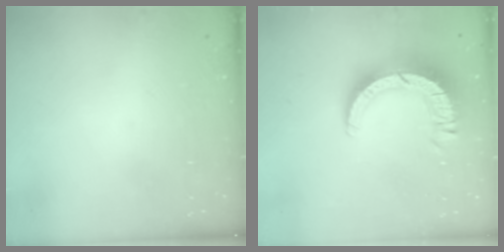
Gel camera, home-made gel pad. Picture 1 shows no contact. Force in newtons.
{"total": 12.1, "press": 12.0, "slide": 1.2}